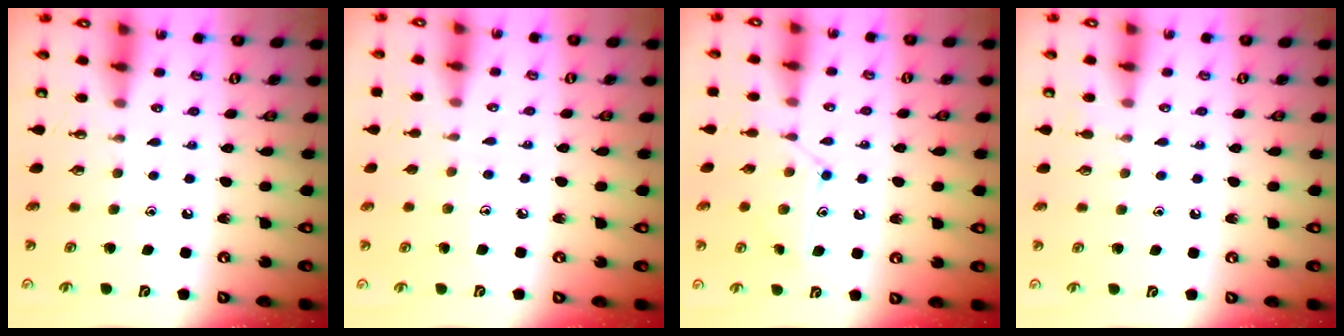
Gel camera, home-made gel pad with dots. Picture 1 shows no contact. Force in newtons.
{"total": 4.9, "press": 4.9, "slide": 0.5}
{"total": 11.3, "press": 11.3, "slide": 0.1}
{"total": 4.6, "press": 4.6, "slide": 0.5}